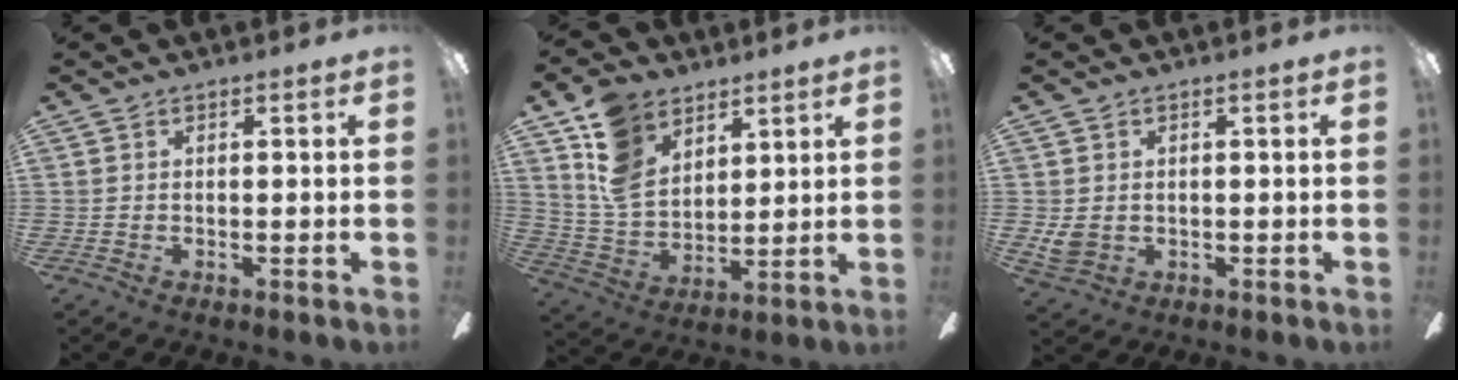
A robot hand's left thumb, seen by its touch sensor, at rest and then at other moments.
{"total": 13.4, "force": [8.4, 9.0, 5.4], "torque": [-0.123, -0.029, 0.171]}
{"total": 4.0, "force": [0.3, 3.6, 1.7], "torque": [-0.032, 0.001, 0.007]}